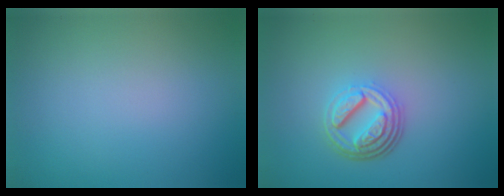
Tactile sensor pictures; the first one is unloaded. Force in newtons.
{"total": 4.9, "press": 3.5, "slide": 3.4}